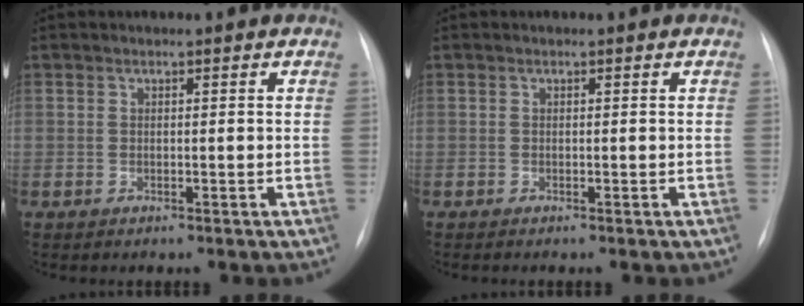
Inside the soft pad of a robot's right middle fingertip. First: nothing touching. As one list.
[{"total": 0.0}]